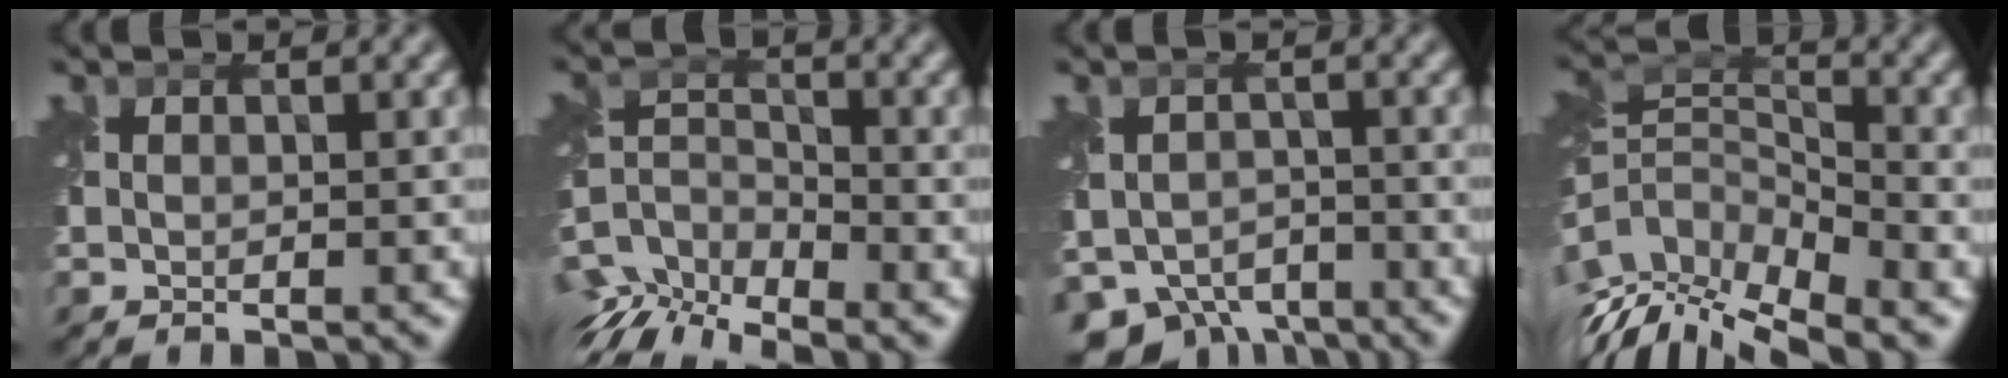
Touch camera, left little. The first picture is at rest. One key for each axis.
{"total": 8.4, "fx": -6.6, "fy": 3.3, "fz": 4.0, "tx": -0.077, "ty": -0.013, "tz": -0.117}
{"total": 6.2, "fx": -4.3, "fy": 3.8, "fz": 2.3, "tx": -0.041, "ty": -0.022, "tz": -0.074}
{"total": 12.4, "fx": -7.7, "fy": 5.8, "fz": 7.7, "tx": -0.152, "ty": -0.001, "tz": -0.116}